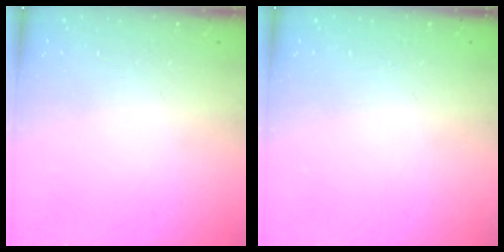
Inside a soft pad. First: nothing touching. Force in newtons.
{"total": 0.0}